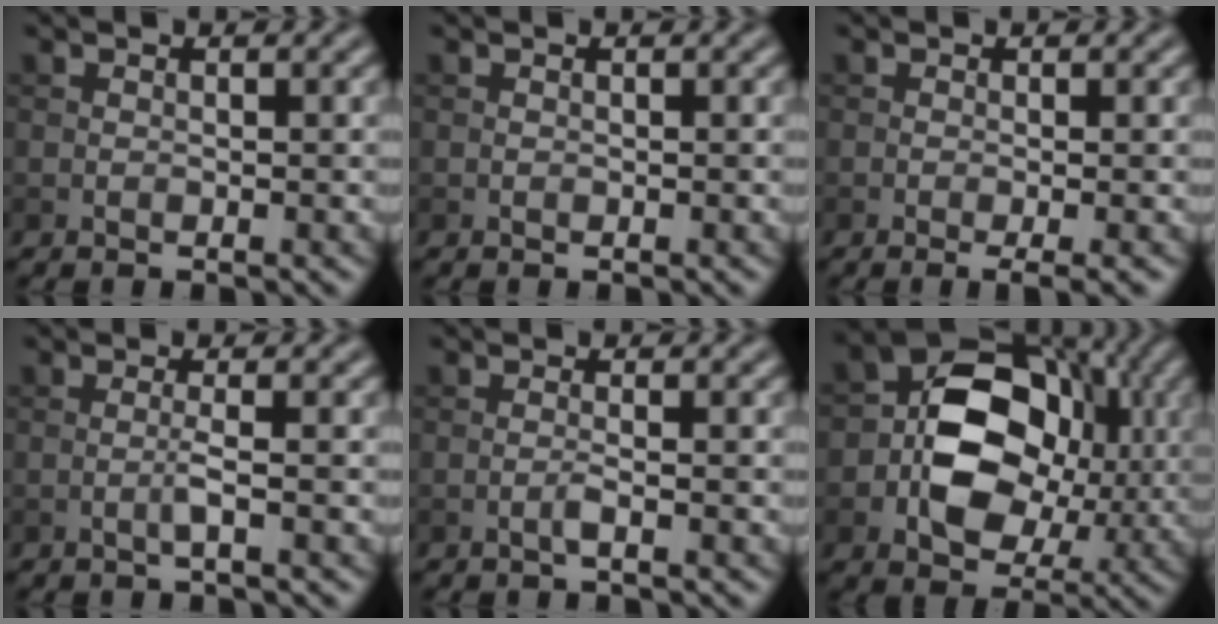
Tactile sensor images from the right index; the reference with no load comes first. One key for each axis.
{"total": 0.0}
{"total": 2.3, "fx": -0.8, "fy": 0.5, "fz": 2.1, "tx": -0.031, "ty": -0.006, "tz": -0.014}
{"total": 1.3, "fx": -0.3, "fy": 0.0, "fz": 1.2, "tx": -0.026, "ty": 0.002, "tz": -0.011}
{"total": 1.0, "fx": -0.4, "fy": 0.1, "fz": 0.9, "tx": -0.017, "ty": 0.002, "tz": -0.012}
{"total": 10.3, "fx": -0.6, "fy": 7.4, "fz": 7.2, "tx": -0.108, "ty": 0.013, "tz": -0.021}